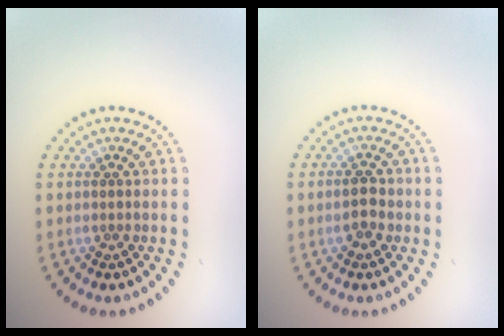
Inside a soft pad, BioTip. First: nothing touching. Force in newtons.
{"total": 2.2, "press": 2.2, "slide": 0.2}